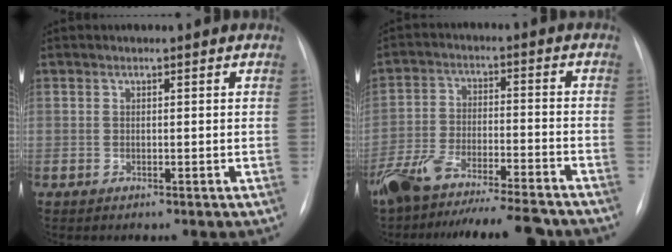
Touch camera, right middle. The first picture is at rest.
{"total": 18.9, "force": [-16.6, 2.9, 8.6], "torque": [-0.159, -0.009, -0.261]}